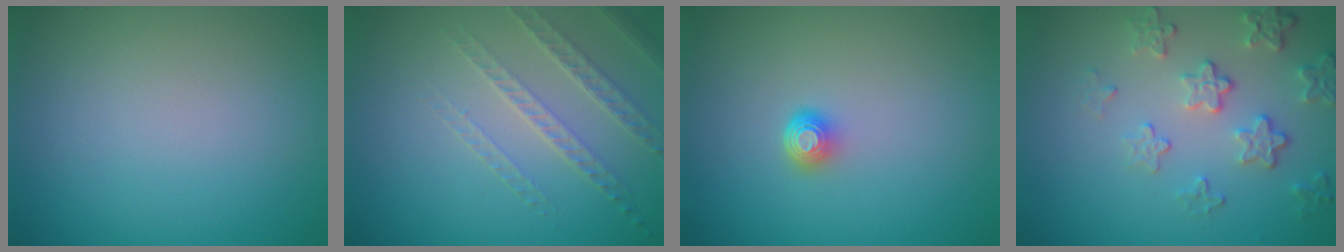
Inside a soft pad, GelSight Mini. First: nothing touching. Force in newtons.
{"total": 1.9, "press": 1.7, "slide": 0.8}
{"total": 1.6, "press": 1.2, "slide": 1.0}
{"total": 4.0, "press": 3.1, "slide": 2.6}